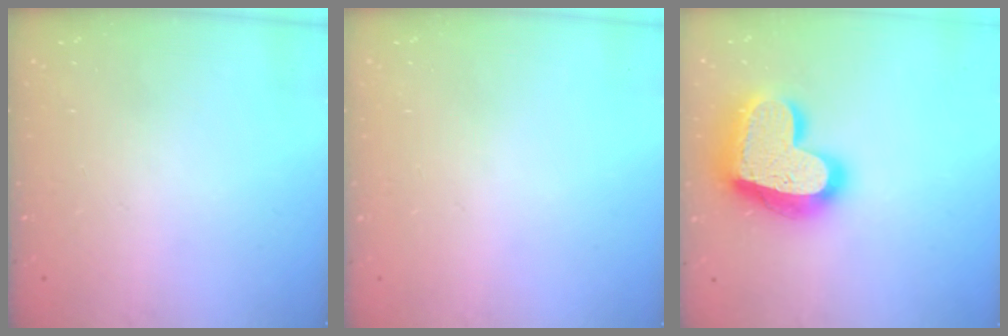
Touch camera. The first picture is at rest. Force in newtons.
{"total": 0.6, "press": 0.6, "slide": 0.2}
{"total": 24.6, "press": 24.5, "slide": 1.9}